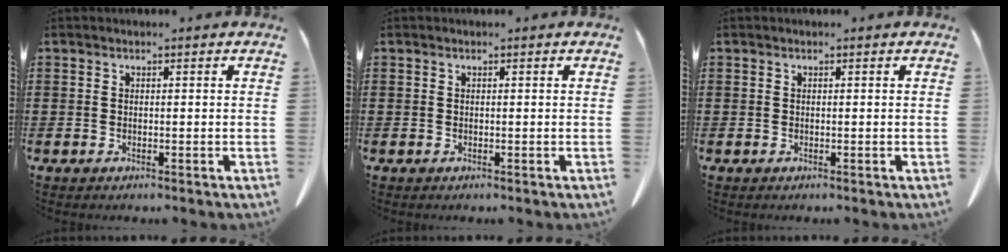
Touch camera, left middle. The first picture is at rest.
{"total": 0.0}
{"total": 0.0}